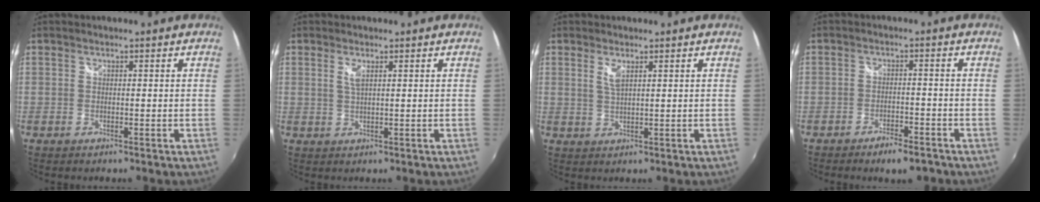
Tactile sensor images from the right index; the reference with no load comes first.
{"total": 1.8, "force": [0.9, 0.4, 1.6], "torque": [-0.029, -0.001, 0.015]}
{"total": 2.4, "force": [1.3, 0.6, 2.0], "torque": [-0.036, -0.002, 0.023]}
{"total": 5.3, "force": [-4.1, 1.8, 2.8], "torque": [-0.064, -0.003, -0.063]}